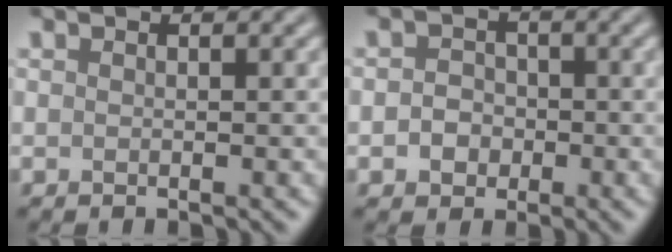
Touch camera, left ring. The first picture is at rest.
{"total": 2.3, "force": [-0.5, 2.1, 1.0], "torque": [0.000, -0.002, -0.021]}